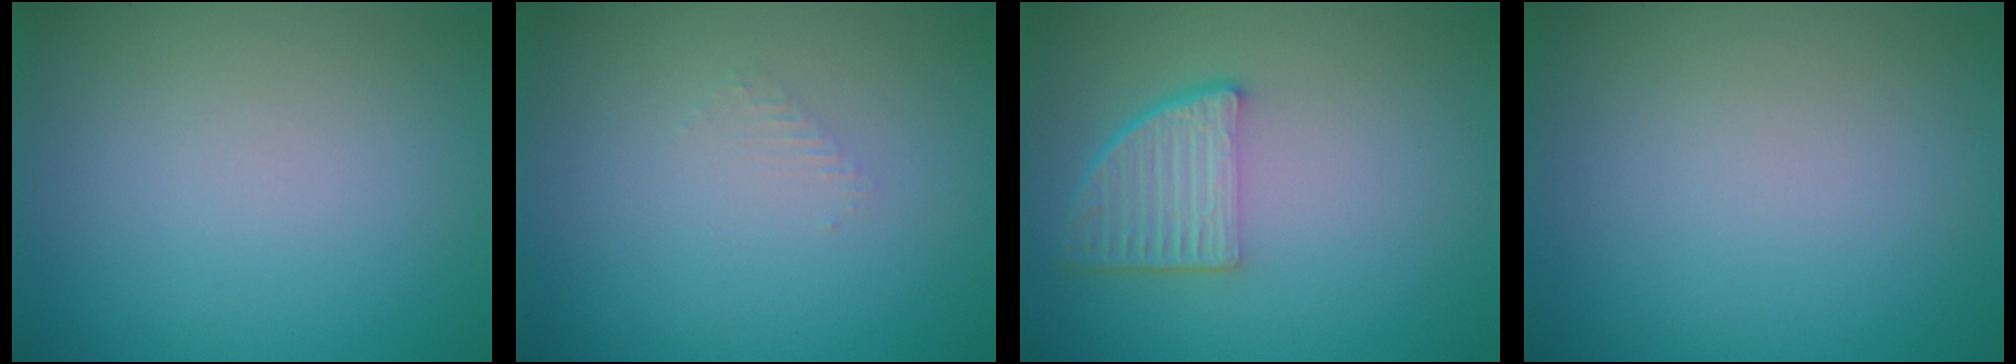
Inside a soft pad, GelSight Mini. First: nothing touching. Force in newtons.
{"total": 0.8, "press": 0.8, "slide": 0.3}
{"total": 4.5, "press": 3.4, "slide": 3.0}
{"total": 0.0}